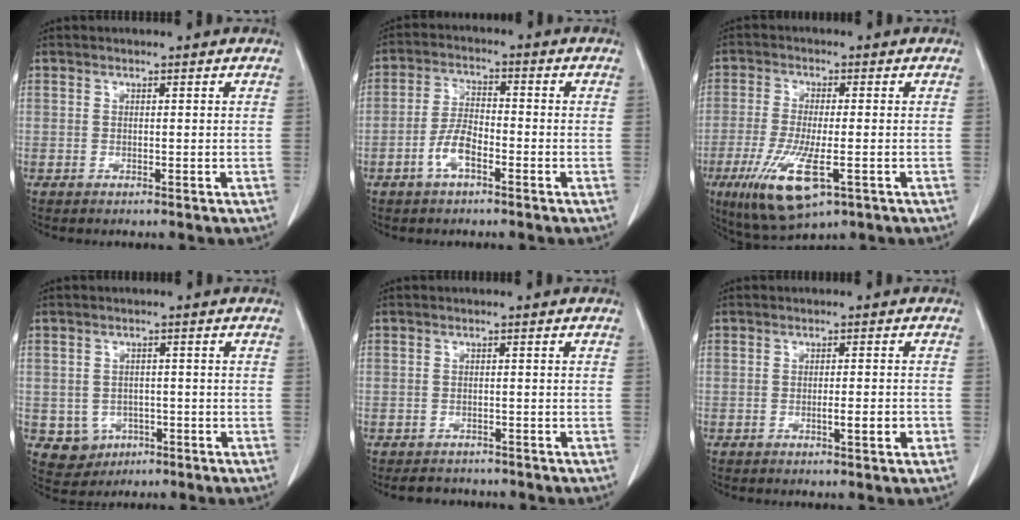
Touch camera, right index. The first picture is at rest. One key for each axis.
{"total": 5.1, "fx": -2.5, "fy": 2.0, "fz": 4.0, "tx": -0.088, "ty": 0.005, "tz": -0.049}
{"total": 10.9, "fx": -4.6, "fy": 2.5, "fz": 9.6, "tx": -0.196, "ty": -0.035, "tz": -0.073}
{"total": 4.7, "fx": -1.5, "fy": 4.4, "fz": 1.0, "tx": -0.016, "ty": 0.004, "tz": -0.011}
{"total": 3.6, "fx": -3.1, "fy": 1.7, "fz": 0.3, "tx": -0.007, "ty": 0.000, "tz": -0.043}
{"total": 2.8, "fx": -1.0, "fy": 0.3, "fz": 2.6, "tx": -0.040, "ty": -0.001, "tz": -0.012}